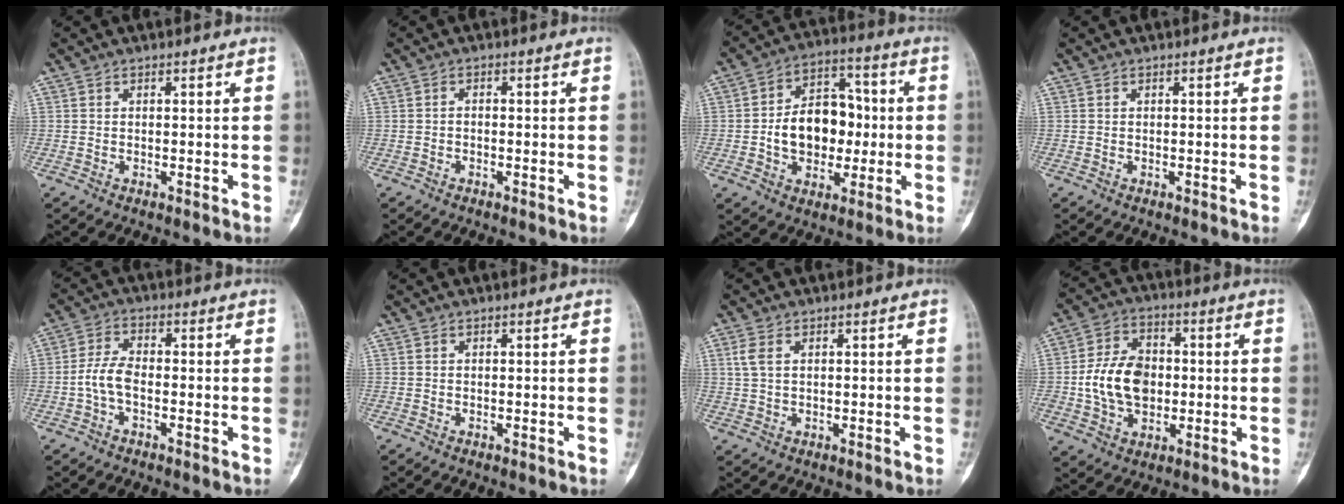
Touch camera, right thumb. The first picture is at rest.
{"total": 0.7, "force": [-0.4, 0.4, 0.4], "torque": [-0.005, 0.005, -0.012]}
{"total": 14.3, "force": [-1.0, 10.2, 9.9], "torque": [-0.118, 0.035, -0.014]}
{"total": 0.0}
{"total": 5.2, "force": [-1.4, 2.7, 4.1], "torque": [-0.084, 0.020, -0.034]}
{"total": 0.0}
{"total": 3.2, "force": [1.1, 1.9, 2.4], "torque": [-0.059, 0.007, 0.023]}
{"total": 12.8, "force": [-0.6, 9.1, 9.0], "torque": [-0.137, 0.018, -0.011]}